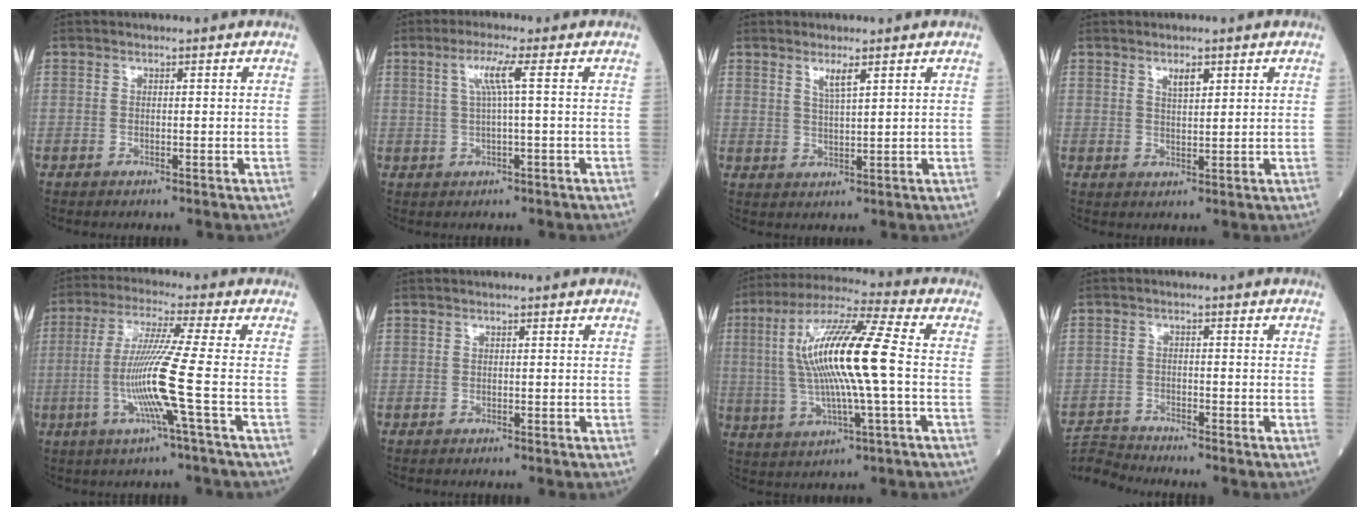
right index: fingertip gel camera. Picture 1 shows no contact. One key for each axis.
{"total": 3.9, "fx": 1.0, "fy": -0.7, "fz": 3.7, "tx": -0.079, "ty": 0.008, "tz": 0.023}
{"total": 2.7, "fx": 1.7, "fy": 0.1, "fz": 2.1, "tx": -0.045, "ty": -0.003, "tz": 0.038}
{"total": 2.4, "fx": 1.5, "fy": 0.7, "fz": 1.7, "tx": -0.034, "ty": 0.000, "tz": 0.031}
{"total": 10.4, "fx": -2.5, "fy": -2.1, "fz": 9.9, "tx": -0.203, "ty": -0.011, "tz": -0.050}
{"total": 0.0}
{"total": 16.3, "fx": 0.8, "fy": 1.0, "fz": 16.3, "tx": -0.325, "ty": 0.015, "tz": 0.012}
{"total": 4.7, "fx": -4.5, "fy": -0.9, "fz": -1.0, "tx": 0.018, "ty": -0.008, "tz": -0.085}